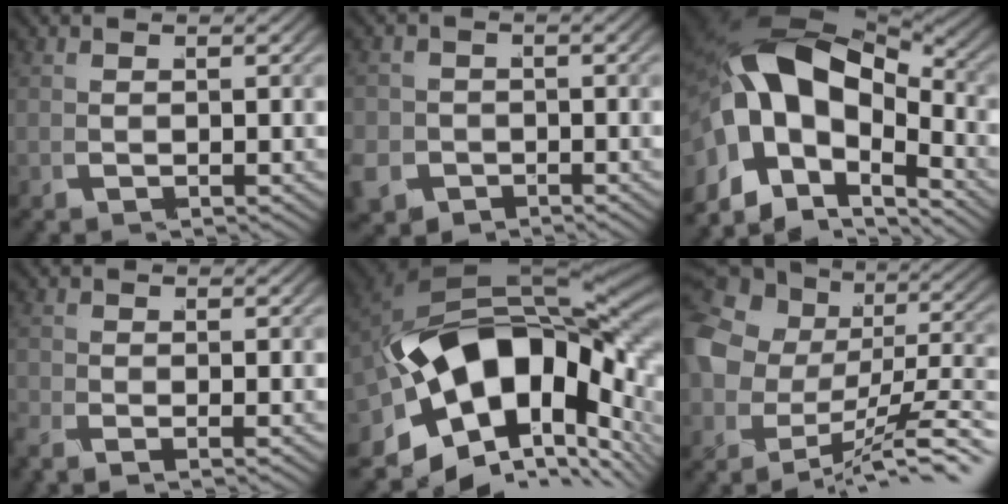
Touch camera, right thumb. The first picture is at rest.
{"total": 5.5, "force": [-2.6, 4.6, 1.6], "torque": [-0.045, -0.028, -0.039]}
{"total": 17.3, "force": [-1.2, 11.9, 12.4], "torque": [-0.270, -0.042, -0.005]}
{"total": 1.3, "force": [-1.1, 0.1, 0.5], "torque": [-0.013, -0.004, -0.028]}
{"total": 23.6, "force": [-1.3, 14.8, 18.3], "torque": [-0.327, -0.037, -0.010]}
{"total": 10.6, "force": [-3.6, 7.4, 6.6], "torque": [-0.133, -0.020, -0.047]}